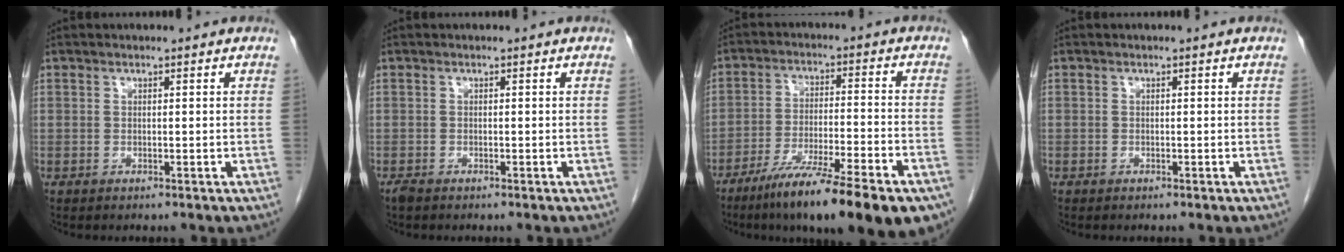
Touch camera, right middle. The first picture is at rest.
{"total": 1.0, "force": [-0.8, 0.3, 0.4], "torque": [-0.018, -0.004, -0.015]}
{"total": 20.4, "force": [-14.6, 2.2, 14.0], "torque": [-0.161, -0.020, -0.227]}
{"total": 0.0}